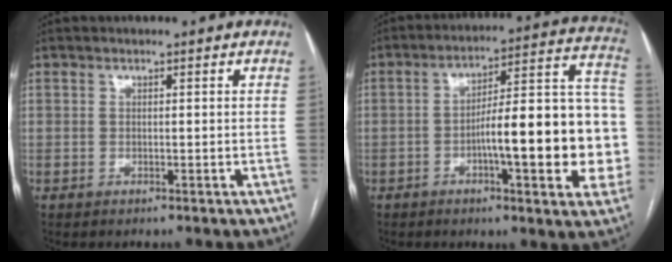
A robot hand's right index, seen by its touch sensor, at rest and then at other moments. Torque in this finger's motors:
{"motor_torque": [1.08, -0.48, 0.50, 0.13]}